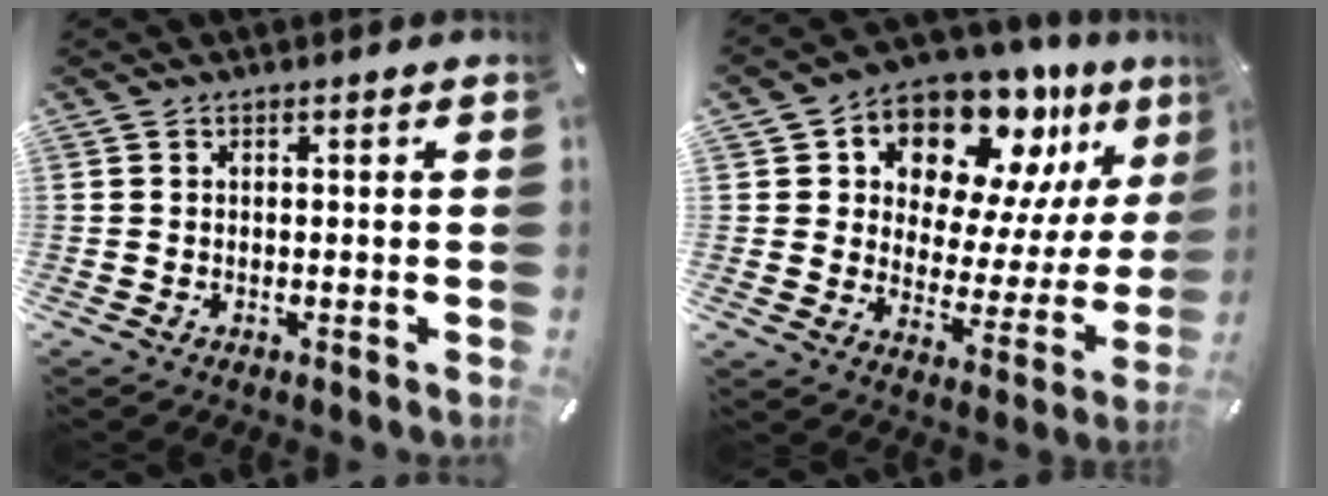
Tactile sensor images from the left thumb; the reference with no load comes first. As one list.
[{"total": 15.0, "force": [11.4, 8.0, 5.6], "torque": [-0.098, -0.096, 0.202]}]